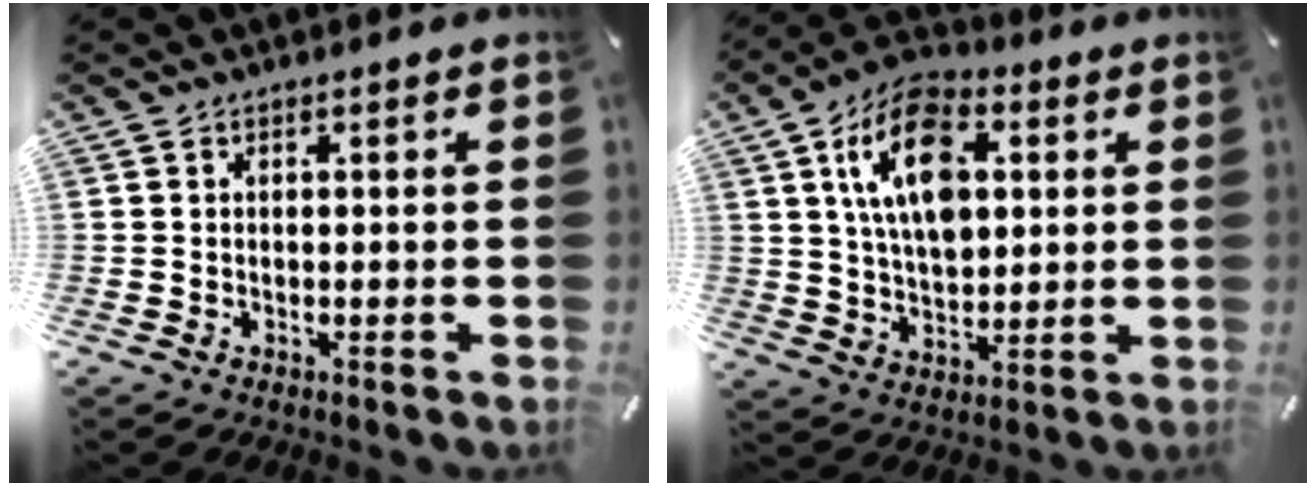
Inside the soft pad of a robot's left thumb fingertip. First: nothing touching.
{"total": 15.7, "force": [4.5, 9.7, 11.5], "torque": [-0.219, 0.003, 0.077]}